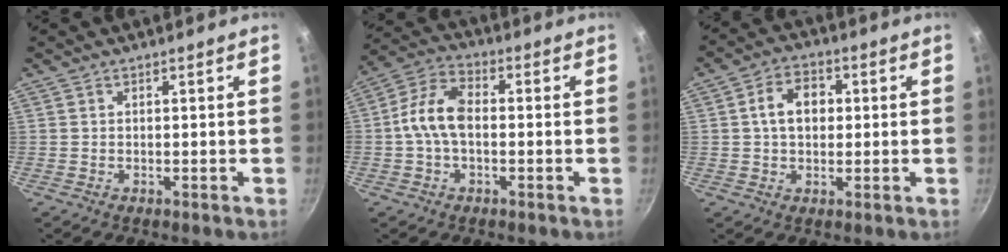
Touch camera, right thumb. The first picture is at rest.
{"total": 9.3, "force": [-0.6, 5.6, 7.4], "torque": [-0.134, 0.034, -0.026]}
{"total": 7.4, "force": [0.9, 5.4, 5.0], "torque": [-0.063, 0.013, 0.006]}